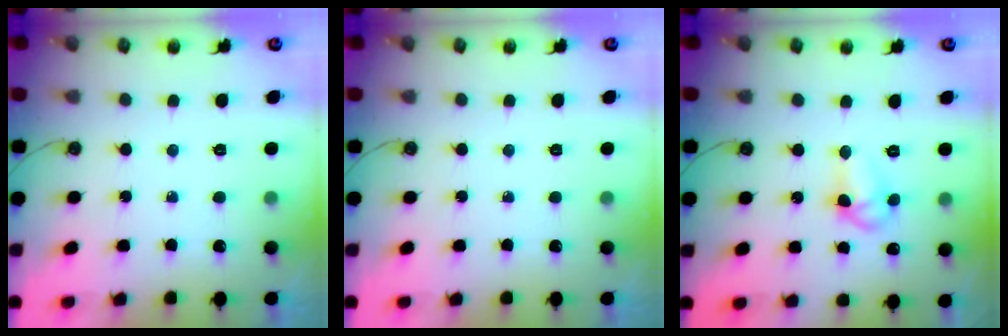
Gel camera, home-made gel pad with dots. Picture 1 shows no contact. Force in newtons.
{"total": 0.0}
{"total": 8.5, "press": 8.5, "slide": 0.6}